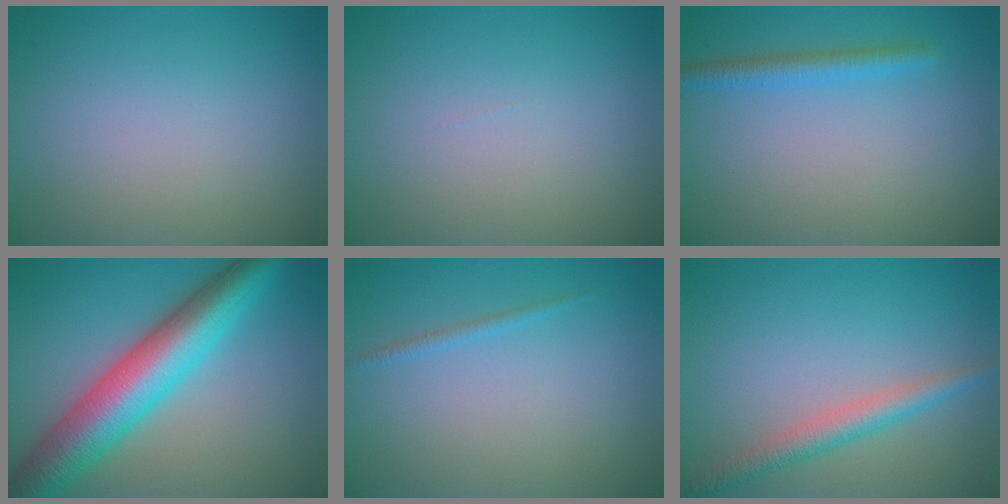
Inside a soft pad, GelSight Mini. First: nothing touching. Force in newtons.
{"total": 0.0}
{"total": 2.0, "press": 2.0, "slide": 0.1}
{"total": 9.5, "press": 9.5, "slide": 0.4}
{"total": 0.7, "press": 0.7, "slide": 0.1}
{"total": 2.8, "press": 2.8, "slide": 0.1}